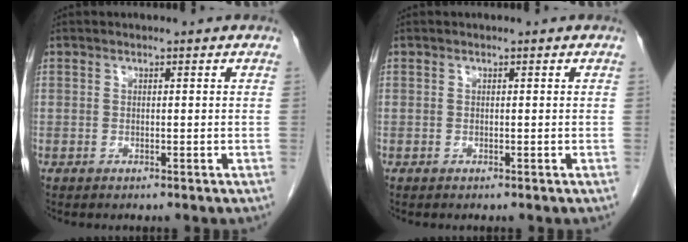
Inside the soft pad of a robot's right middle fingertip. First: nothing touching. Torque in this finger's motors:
{"motor_torque": [-0.06, 0.06, 0.00, 0.00]}